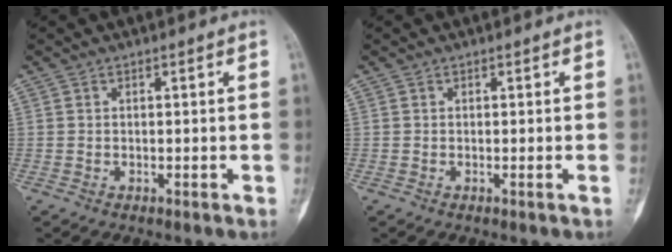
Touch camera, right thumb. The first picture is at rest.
{"total": 0.0}